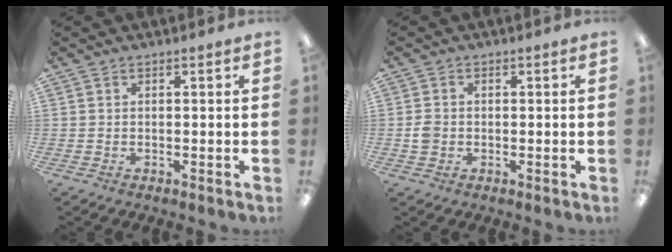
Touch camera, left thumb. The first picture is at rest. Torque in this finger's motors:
{"motor_torque": [-0.06, 0.03, 0.23, -0.23, 0.00]}